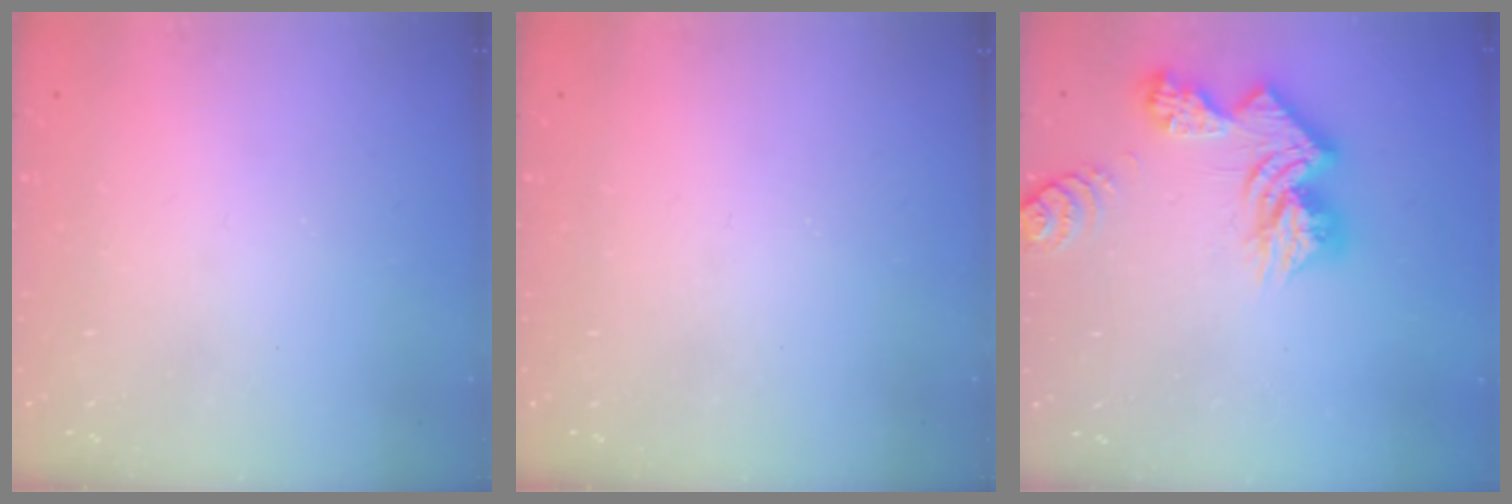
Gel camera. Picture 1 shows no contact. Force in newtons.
{"total": 0.0}
{"total": 13.8, "press": 13.8, "slide": 0.4}